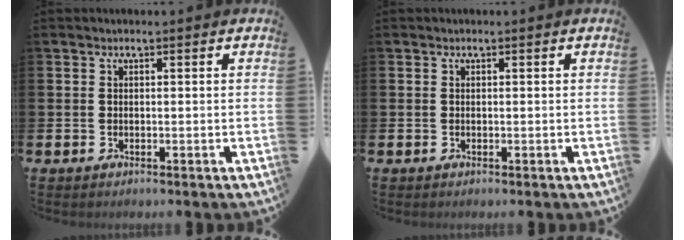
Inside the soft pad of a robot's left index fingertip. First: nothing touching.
{"total": 0.0}